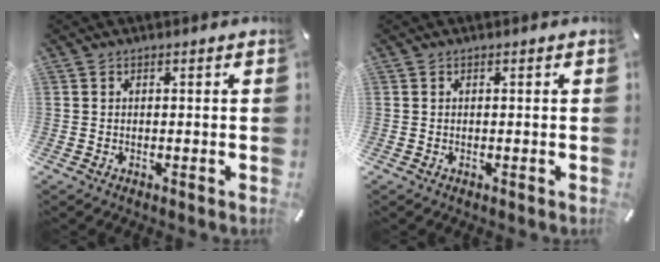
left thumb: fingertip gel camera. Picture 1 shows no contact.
{"total": 0.0}